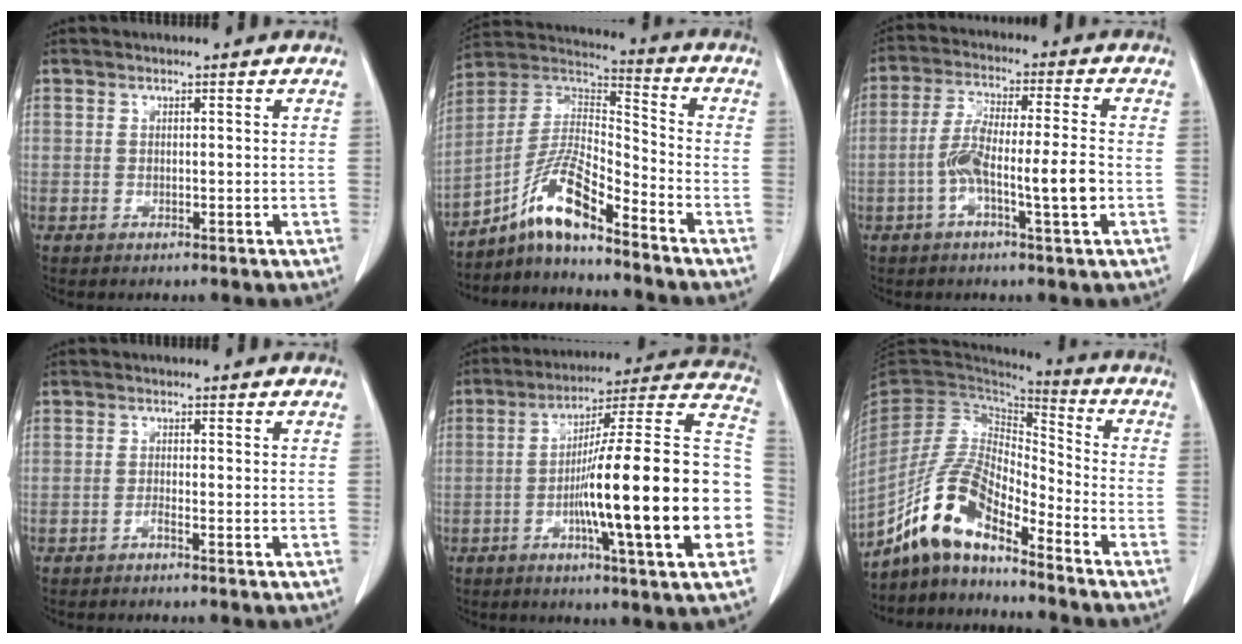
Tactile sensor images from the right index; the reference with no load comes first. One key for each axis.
{"total": 11.2, "fx": -7.9, "fy": 1.3, "fz": 7.8, "tx": -0.165, "ty": 0.018, "tz": -0.146}
{"total": 9.7, "fx": -2.5, "fy": 0.9, "fz": 9.3, "tx": -0.174, "ty": 0.012, "tz": -0.049}
{"total": 0.9, "fx": -0.7, "fy": -0.3, "fz": 0.5, "tx": -0.010, "ty": 0.002, "tz": -0.015}
{"total": 25.2, "fx": -5.0, "fy": 1.0, "fz": 24.7, "tx": -0.289, "ty": 0.012, "tz": -0.085}
{"total": 11.7, "fx": -9.0, "fy": 3.1, "fz": 6.7, "tx": -0.146, "ty": 0.022, "tz": -0.168}